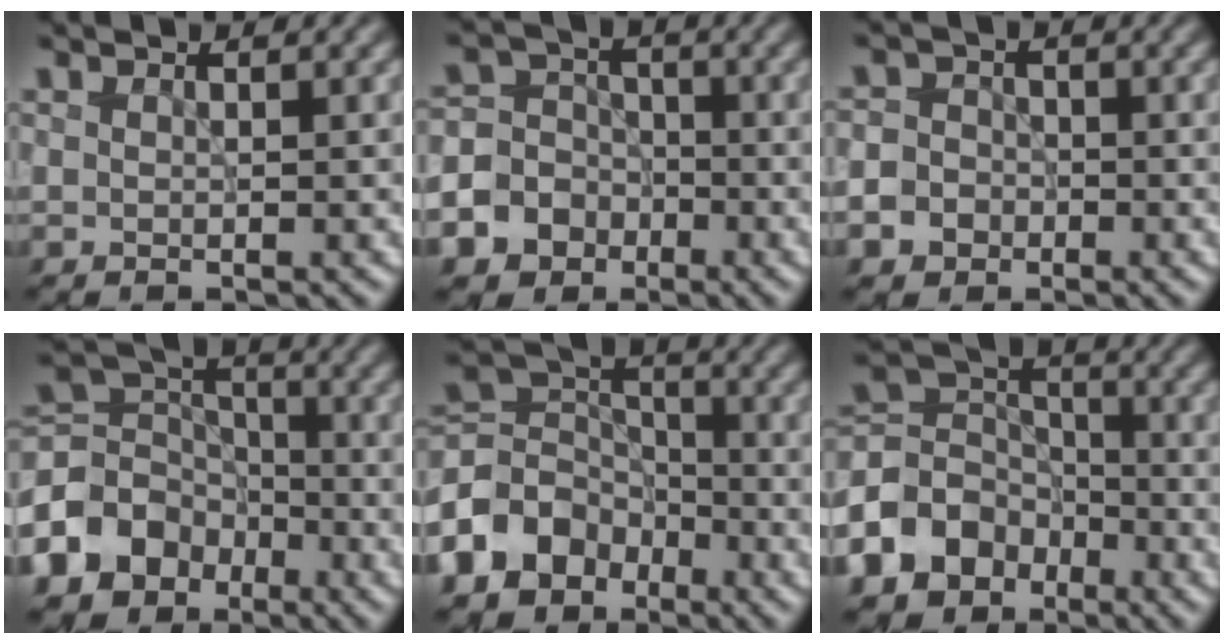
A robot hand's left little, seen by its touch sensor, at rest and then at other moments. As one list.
[{"total": 9.2, "force": [-4.2, 7.9, 2.0], "torque": [-0.047, -0.016, -0.091]}, {"total": 4.8, "force": [-2.2, 4.0, 1.3], "torque": [-0.009, -0.003, -0.058]}, {"total": 7.6, "force": [-3.8, 6.0, 2.8], "torque": [-0.060, 0.007, -0.093]}, {"total": 7.6, "force": [-3.7, 5.8, 3.1], "torque": [-0.064, 0.007, -0.095]}, {"total": 7.7, "force": [-3.8, 6.0, 2.9], "torque": [-0.067, 0.005, -0.095]}]